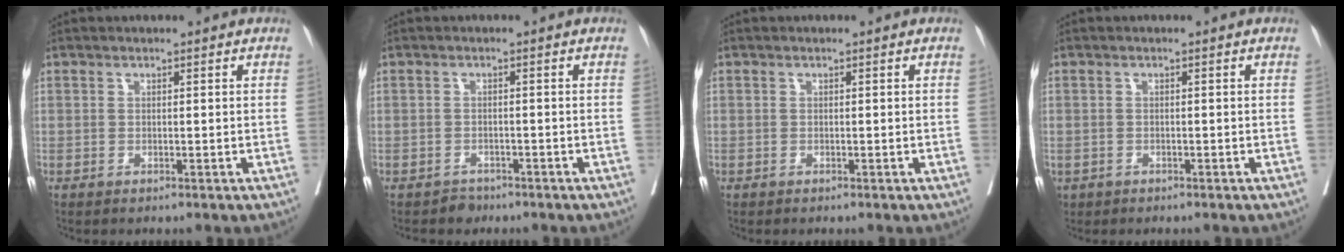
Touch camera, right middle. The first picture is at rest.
{"total": 1.6, "force": [-1.4, 0.9, -0.3], "torque": [0.002, 0.002, -0.023]}
{"total": 0.0}
{"total": 1.2, "force": [-0.8, 0.9, 0.3], "torque": [-0.010, 0.000, -0.011]}